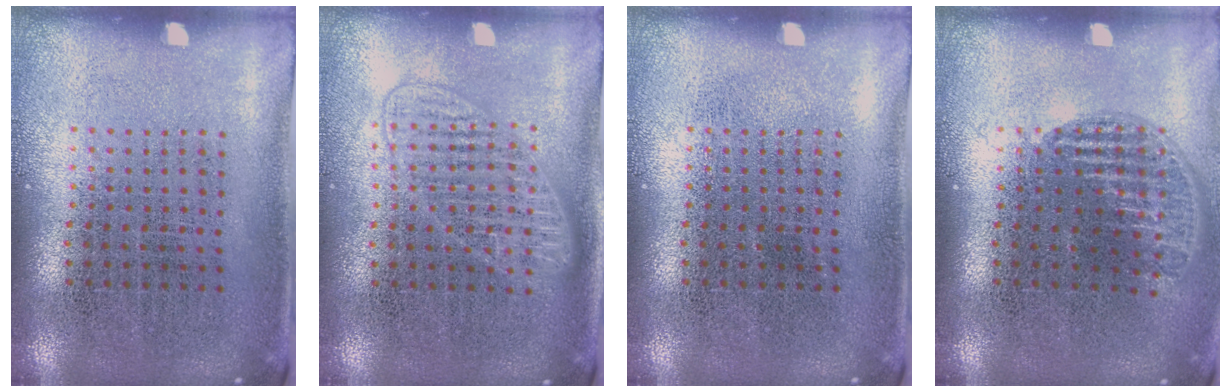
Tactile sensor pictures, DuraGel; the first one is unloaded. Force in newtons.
{"total": 1.4, "press": 1.3, "slide": 0.4}
{"total": 0.0}
{"total": 1.2, "press": 1.0, "slide": 0.5}